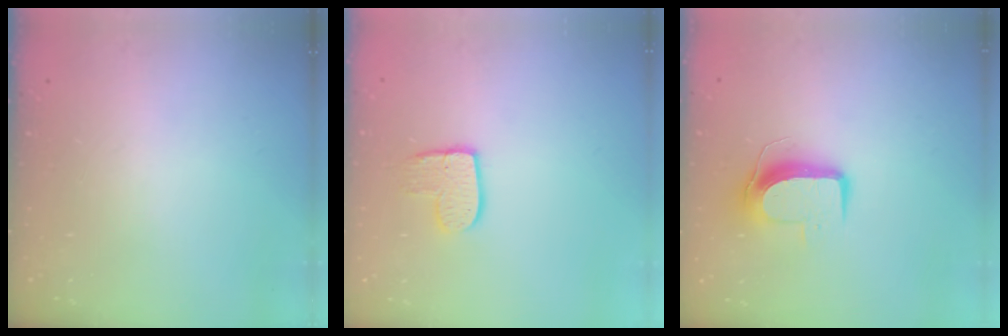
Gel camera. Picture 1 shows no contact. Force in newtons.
{"total": 9.1, "press": 9.0, "slide": 0.7}
{"total": 10.6, "press": 10.6, "slide": 0.8}